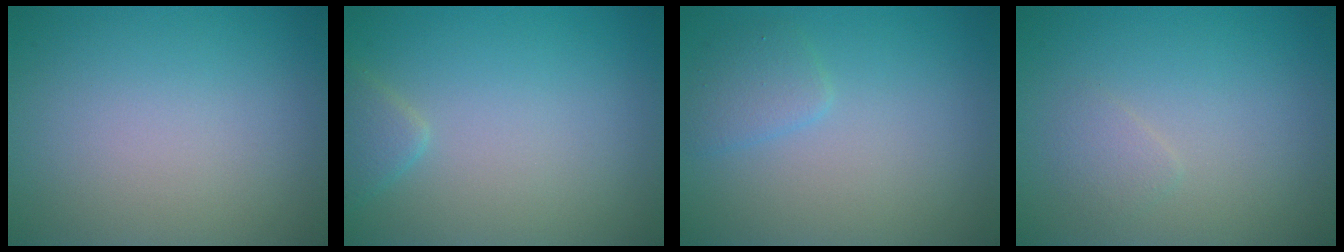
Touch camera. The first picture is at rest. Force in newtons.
{"total": 1.5, "press": 1.5, "slide": 0.2}
{"total": 1.7, "press": 1.7, "slide": 0.0}
{"total": 1.0, "press": 1.0, "slide": 0.0}